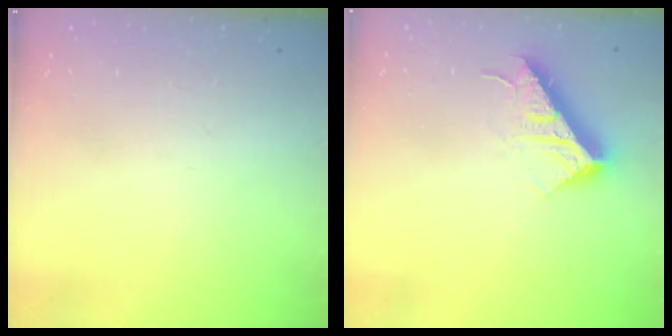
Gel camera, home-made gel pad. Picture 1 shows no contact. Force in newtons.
{"total": 14.2, "press": 14.1, "slide": 0.5}